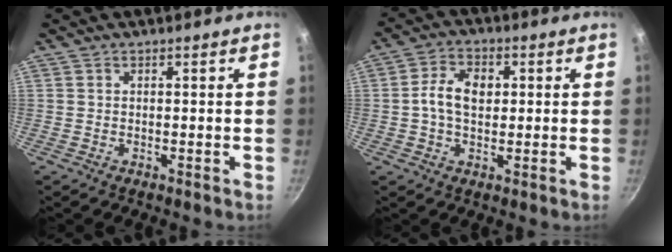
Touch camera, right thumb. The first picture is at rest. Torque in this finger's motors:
{"motor_torque": [1.06, 0.93, 0.71, -0.24, 0.06]}